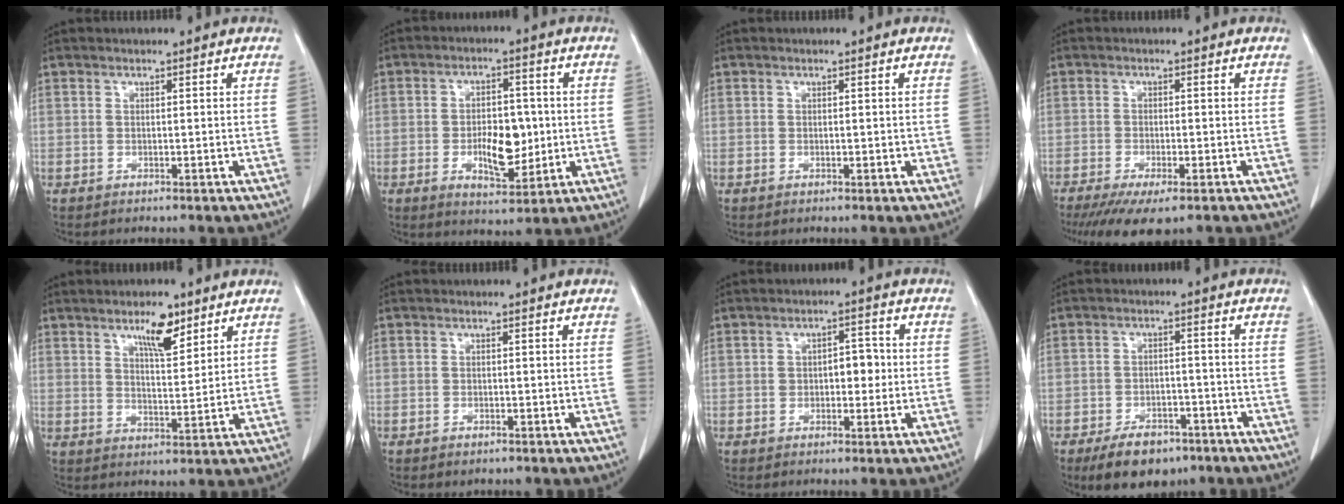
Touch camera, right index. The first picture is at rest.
{"total": 8.1, "force": [-0.9, 3.9, 7.1], "torque": [-0.117, 0.005, -0.005]}
{"total": 0.7, "force": [0.1, 0.4, 0.6], "torque": [-0.007, 0.001, 0.003]}
{"total": 9.3, "force": [-6.7, 2.1, 6.0], "torque": [-0.086, -0.018, -0.102]}
{"total": 6.4, "force": [4.3, 1.8, 4.4], "torque": [-0.076, -0.001, 0.072]}
{"total": 0.9, "force": [-0.7, 0.4, 0.5], "torque": [-0.011, -0.001, -0.007]}
{"total": 3.8, "force": [0.0, 2.1, 3.2], "torque": [-0.043, 0.017, 0.004]}
{"total": 8.2, "force": [-5.9, 4.0, 4.2], "torque": [-0.069, 0.000, -0.092]}